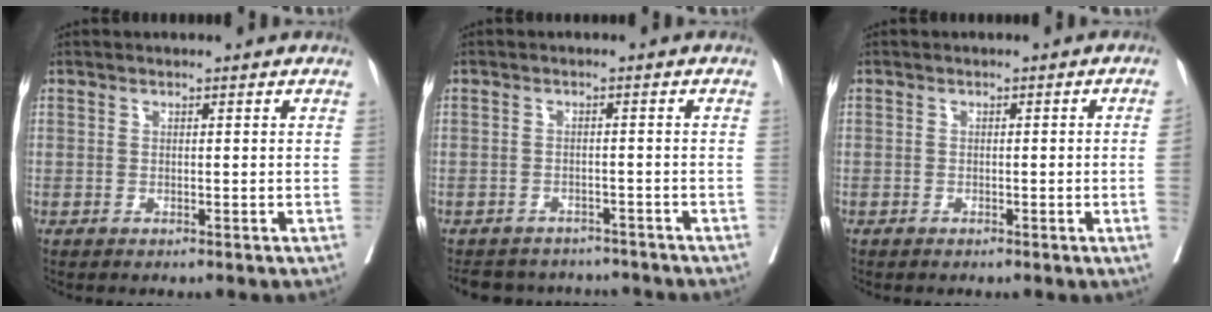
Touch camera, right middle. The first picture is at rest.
{"total": 8.8, "force": [-8.2, 3.0, 1.1], "torque": [-0.017, 0.011, -0.102]}
{"total": 1.6, "force": [-0.3, -0.4, 1.6], "torque": [-0.019, 0.004, -0.002]}